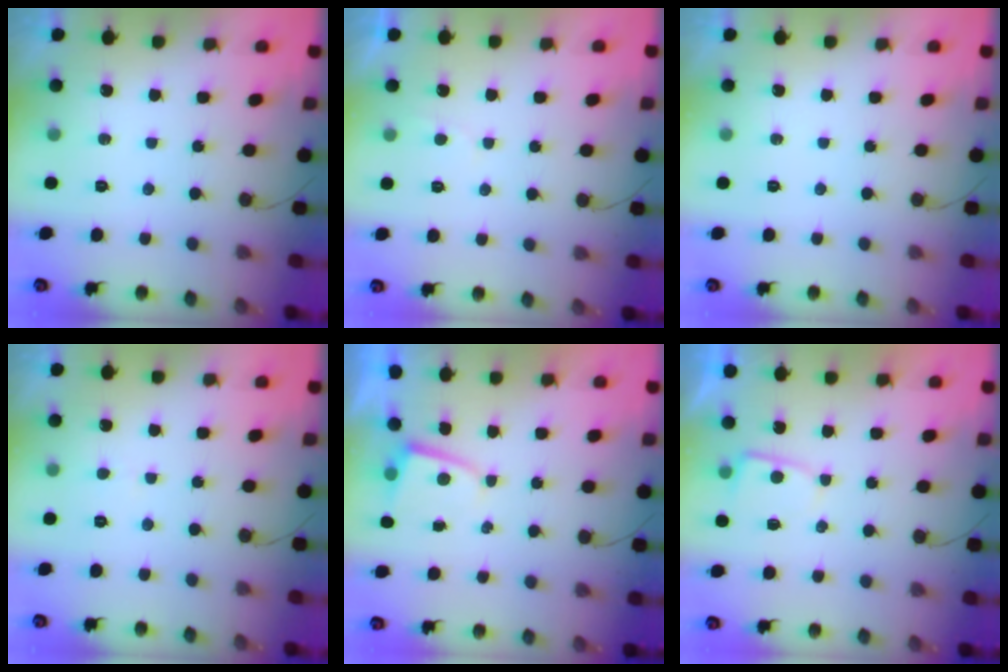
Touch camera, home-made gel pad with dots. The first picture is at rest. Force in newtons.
{"total": 2.0, "press": 1.9, "slide": 0.3}
{"total": 0.0}
{"total": 0.7, "press": 0.7, "slide": 0.1}
{"total": 1.2, "press": 1.2, "slide": 0.2}
{"total": 3.2, "press": 3.2, "slide": 0.4}